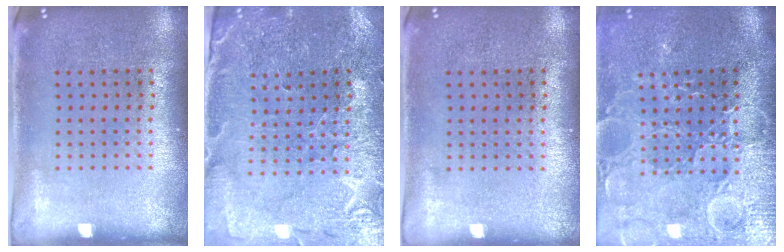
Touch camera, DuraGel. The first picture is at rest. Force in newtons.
{"total": 1.3, "press": 1.2, "slide": 0.2}
{"total": 0.0}
{"total": 3.9, "press": 3.7, "slide": 1.2}